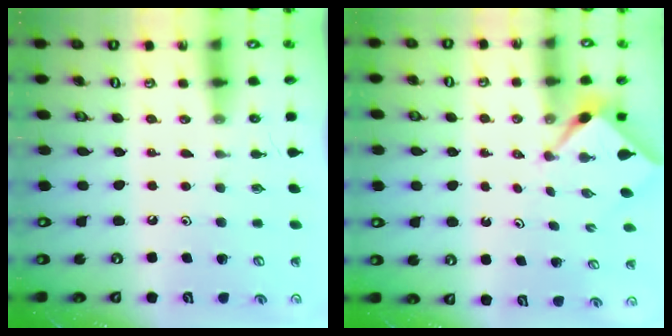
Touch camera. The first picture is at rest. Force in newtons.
{"total": 2.1, "press": 2.1, "slide": 0.2}